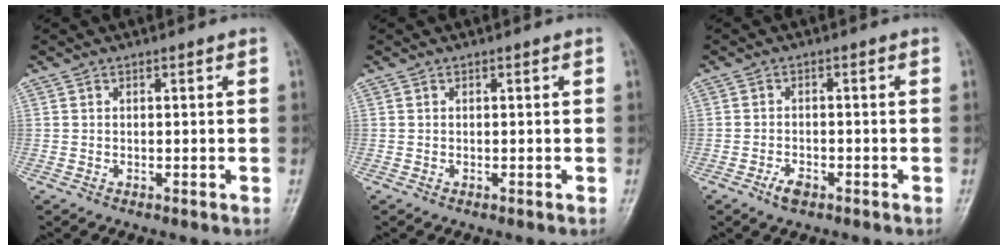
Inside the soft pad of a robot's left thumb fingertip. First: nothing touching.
{"total": 0.0}
{"total": 2.6, "force": [-1.8, 1.2, 1.4], "torque": [-0.030, 0.006, -0.033]}